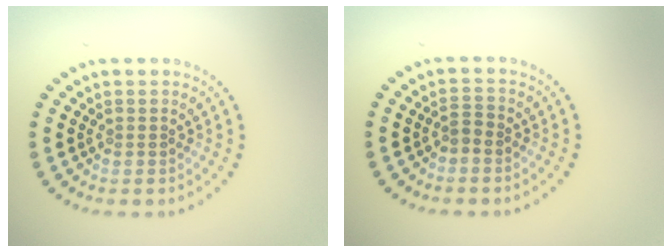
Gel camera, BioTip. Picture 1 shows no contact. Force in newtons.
{"total": 1.1, "press": 0.9, "slide": 0.6}